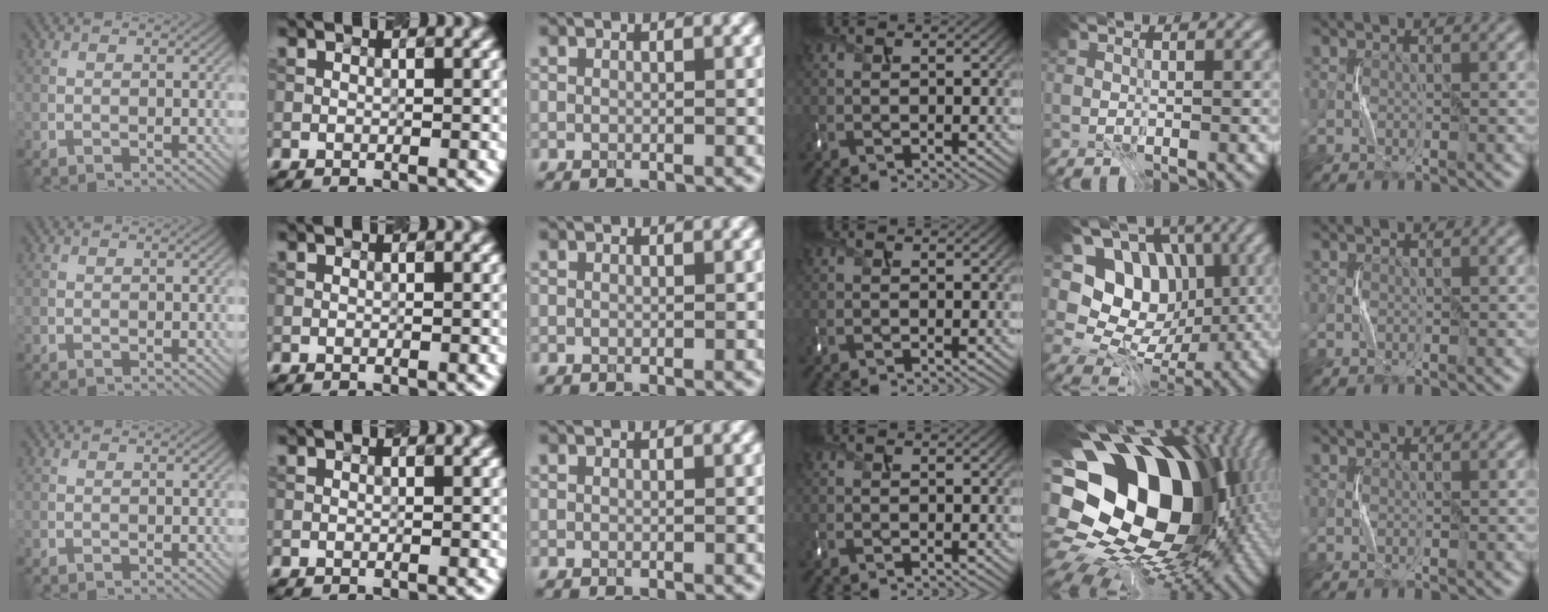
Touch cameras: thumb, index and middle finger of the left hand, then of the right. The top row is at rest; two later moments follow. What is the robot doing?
{"motion": "press", "object": "mouse"}